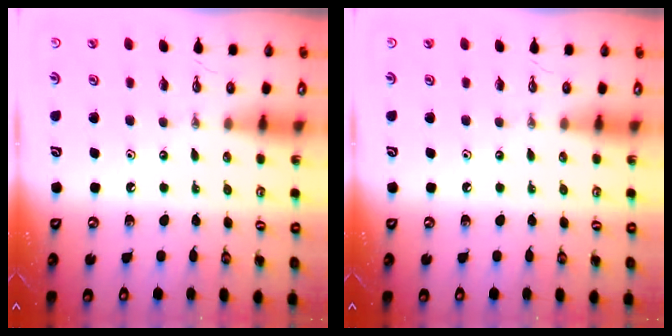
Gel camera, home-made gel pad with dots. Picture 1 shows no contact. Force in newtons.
{"total": 0.0}